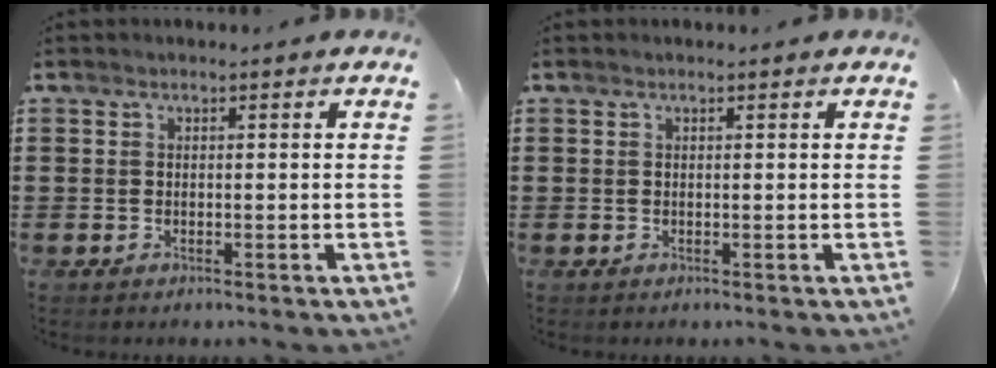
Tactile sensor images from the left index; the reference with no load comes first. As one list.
[{"total": 0.0}]